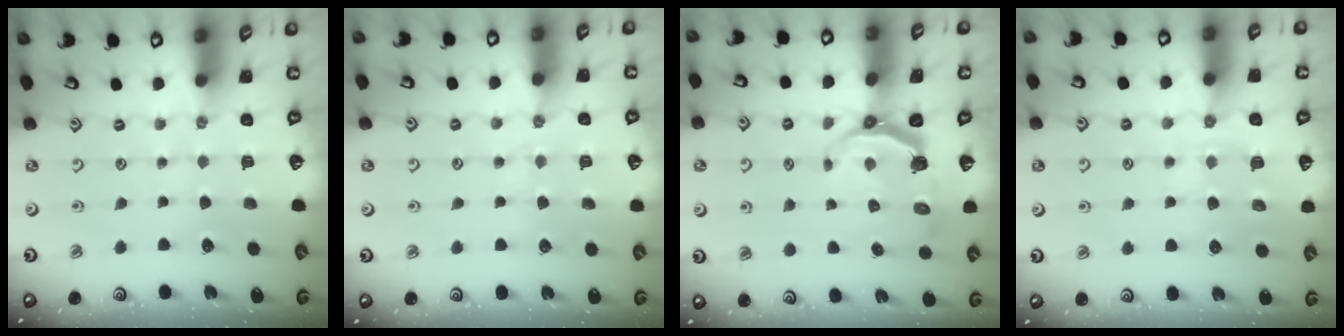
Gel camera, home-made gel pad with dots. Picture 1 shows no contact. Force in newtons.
{"total": 4.0, "press": 3.9, "slide": 0.6}
{"total": 5.4, "press": 4.1, "slide": 3.5}
{"total": 8.6, "press": 8.6, "slide": 0.2}